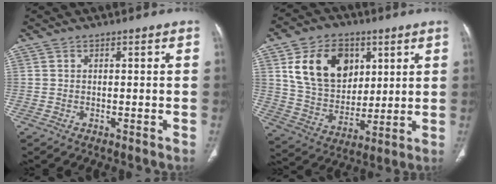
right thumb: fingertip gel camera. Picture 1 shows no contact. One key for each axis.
{"total": 17.3, "fx": 6.2, "fy": 12.7, "fz": 10.0, "tx": -0.133, "ty": -0.019, "tz": 0.120}